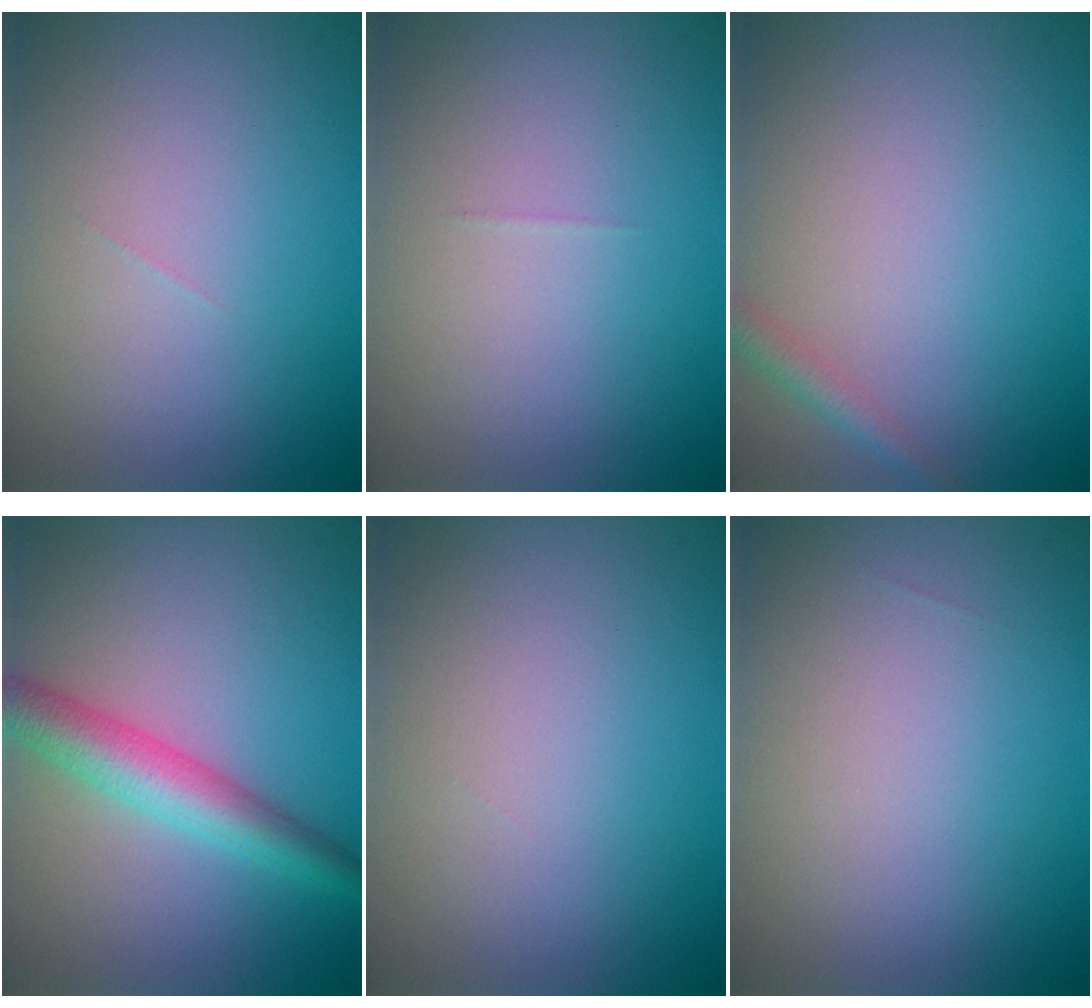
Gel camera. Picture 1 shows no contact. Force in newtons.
{"total": 0.0}
{"total": 1.4, "press": 1.4, "slide": 0.1}
{"total": 4.8, "press": 4.8, "slide": 0.1}
{"total": 0.0}
{"total": 0.0}